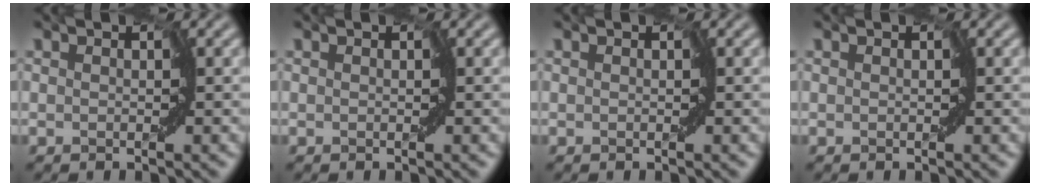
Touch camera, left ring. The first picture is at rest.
{"total": 0.0}
{"total": 0.0}
{"total": 0.0}